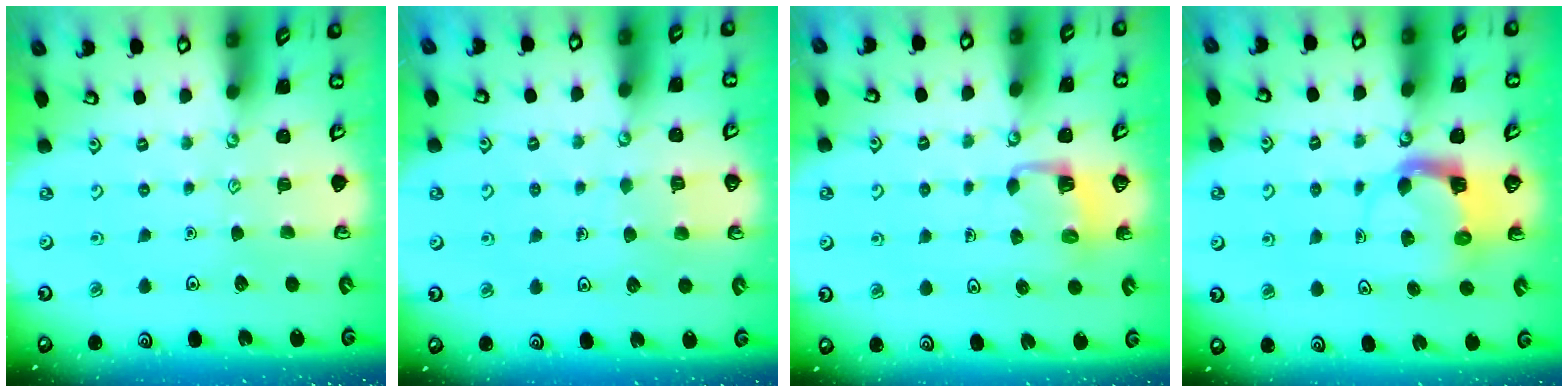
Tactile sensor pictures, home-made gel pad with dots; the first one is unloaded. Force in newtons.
{"total": 5.1, "press": 5.1, "slide": 0.3}
{"total": 3.8, "press": 3.8, "slide": 0.3}
{"total": 3.8, "press": 3.7, "slide": 0.6}